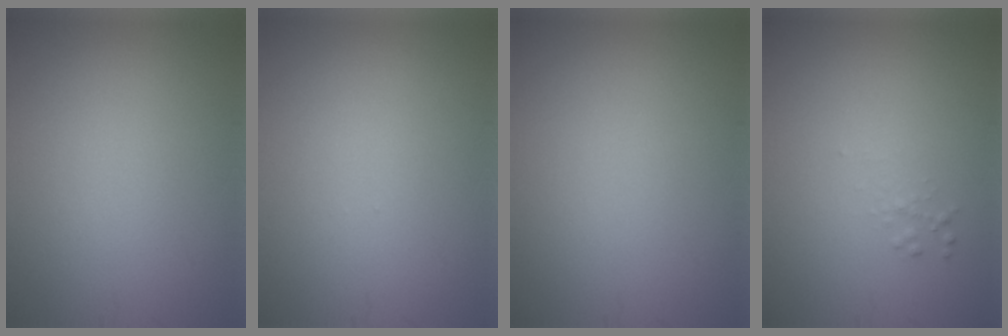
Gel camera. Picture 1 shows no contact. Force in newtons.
{"total": 0.0}
{"total": 0.0}
{"total": 0.6, "press": 0.6, "slide": 0.0}